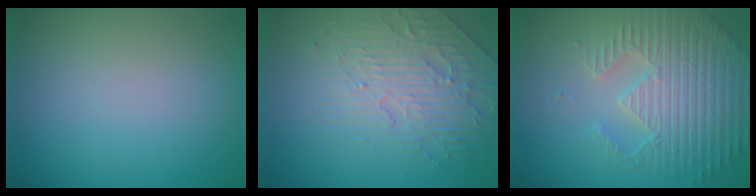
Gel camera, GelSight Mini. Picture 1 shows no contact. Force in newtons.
{"total": 3.9, "press": 3.6, "slide": 1.6}
{"total": 4.7, "press": 4.6, "slide": 1.0}